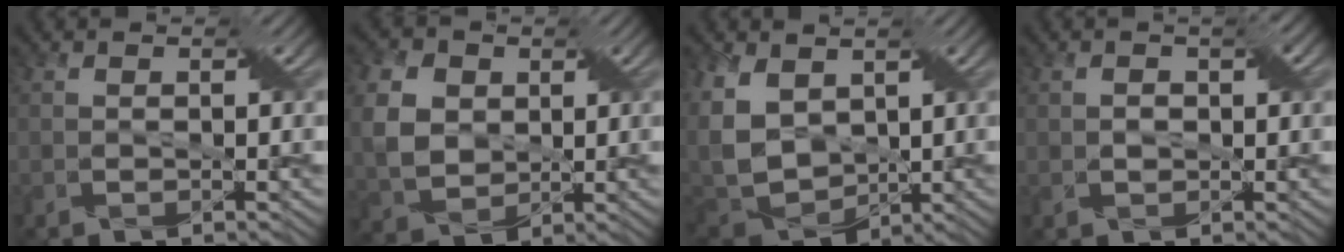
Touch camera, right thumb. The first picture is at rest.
{"total": 7.7, "force": [1.6, 6.2, 4.2], "torque": [-0.127, 0.006, 0.029]}
{"total": 11.0, "force": [2.9, 7.8, 7.2], "torque": [-0.213, 0.003, 0.053]}
{"total": 1.8, "force": [0.2, 1.1, 1.4], "torque": [-0.026, 0.003, 0.003]}